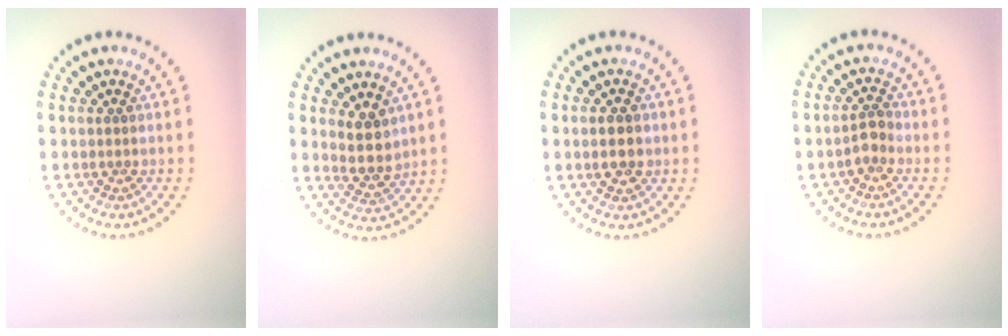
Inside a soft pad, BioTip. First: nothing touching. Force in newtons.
{"total": 2.8, "press": 2.6, "slide": 1.2}
{"total": 3.0, "press": 3.0, "slide": 0.2}
{"total": 1.5, "press": 1.3, "slide": 0.7}